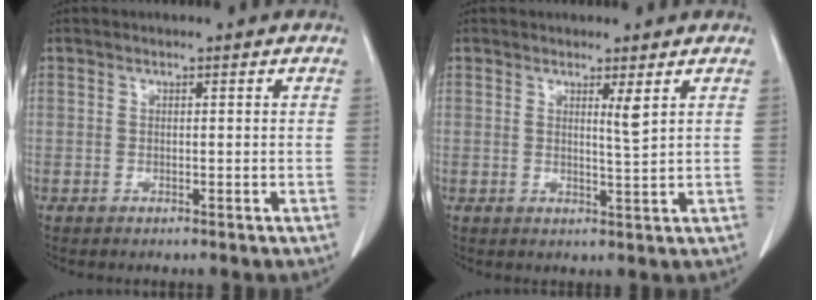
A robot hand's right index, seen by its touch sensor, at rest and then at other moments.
{"total": 2.2, "force": [1.2, -0.3, 1.9], "torque": [-0.034, -0.012, 0.020]}